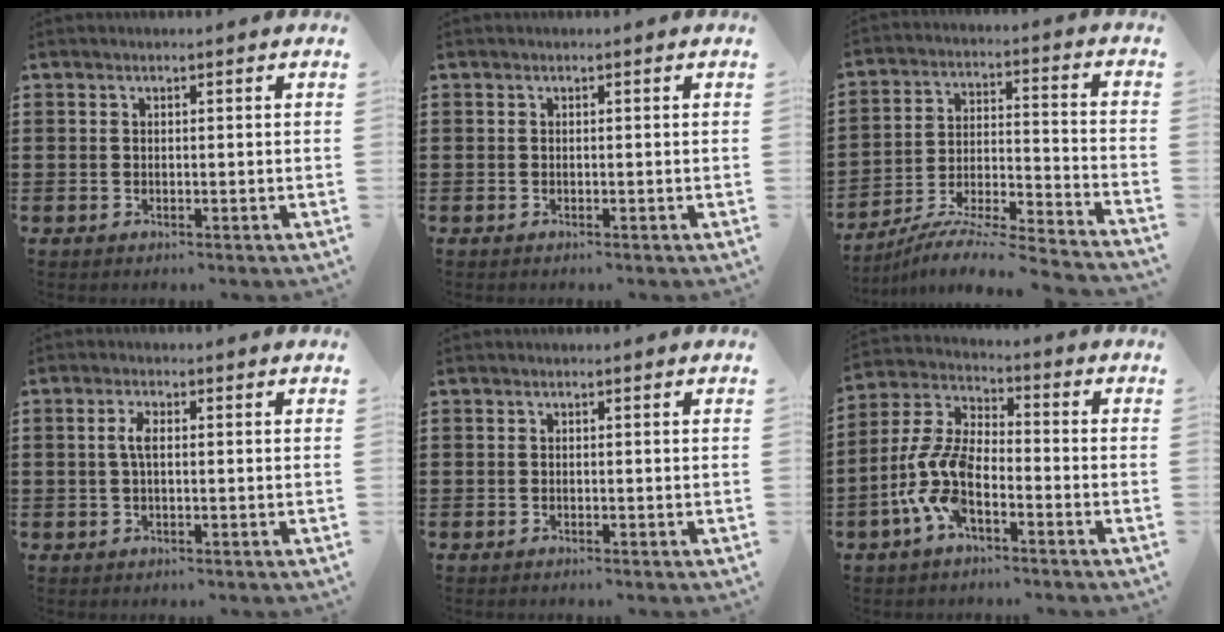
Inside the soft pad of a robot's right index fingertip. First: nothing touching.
{"total": 0.0}
{"total": 7.0, "force": [-6.5, -0.1, 2.5], "torque": [-0.044, -0.009, -0.134]}
{"total": 2.7, "force": [0.2, 1.0, 2.5], "torque": [-0.050, 0.004, 0.001]}
{"total": 0.0}
{"total": 9.6, "force": [-4.4, 4.0, 7.6], "torque": [-0.201, -0.014, -0.091]}